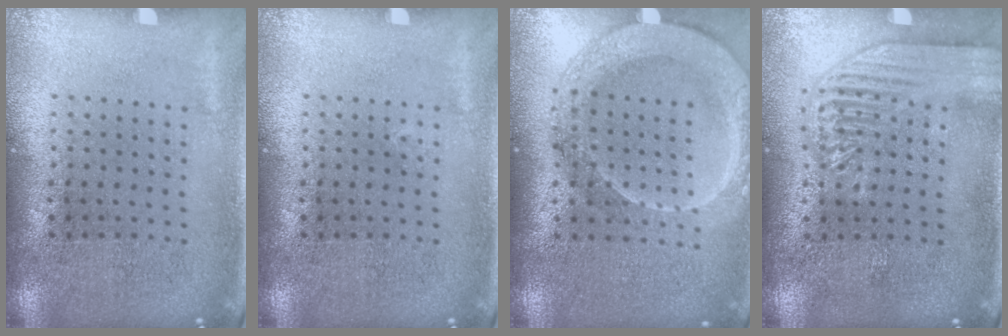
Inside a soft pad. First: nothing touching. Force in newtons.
{"total": 0.0}
{"total": 2.0, "press": 1.8, "slide": 0.7}
{"total": 1.8, "press": 1.8, "slide": 0.3}